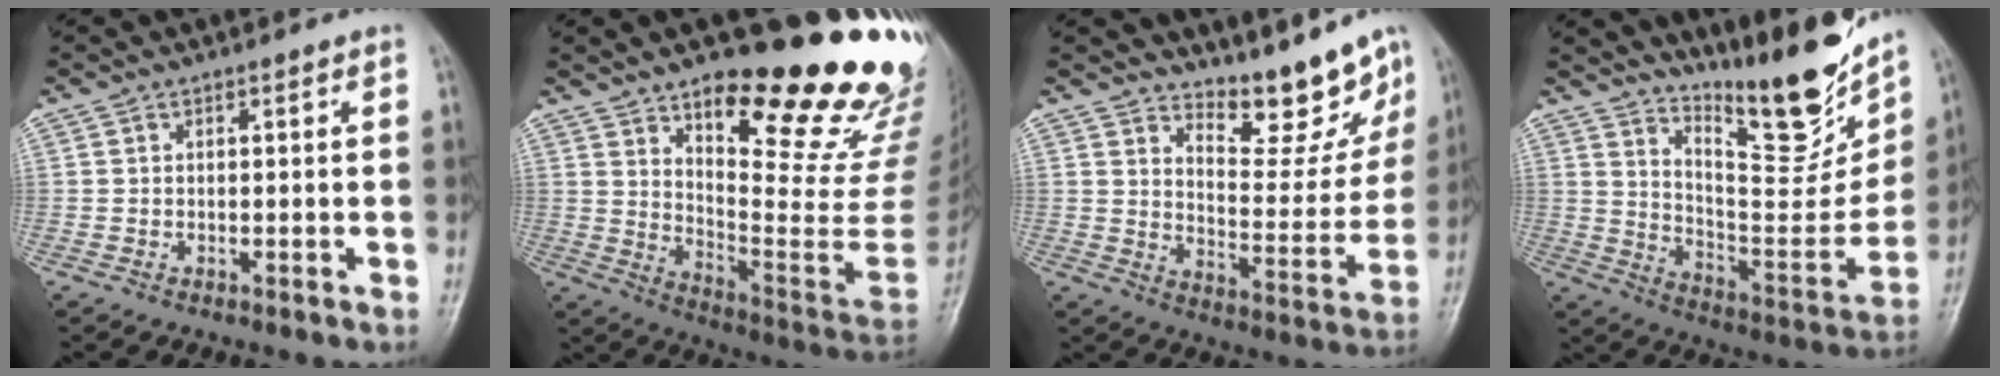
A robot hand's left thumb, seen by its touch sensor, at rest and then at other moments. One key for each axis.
{"total": 27.4, "fx": 17.5, "fy": 7.3, "fz": 19.8, "tx": -0.233, "ty": -0.111, "tz": 0.261}
{"total": 12.0, "fx": 10.5, "fy": 3.4, "fz": 4.7, "tx": -0.035, "ty": -0.082, "tz": 0.164}
{"total": 20.1, "fx": 15.4, "fy": 5.1, "fz": 12.0, "tx": -0.133, "ty": -0.114, "tz": 0.251}